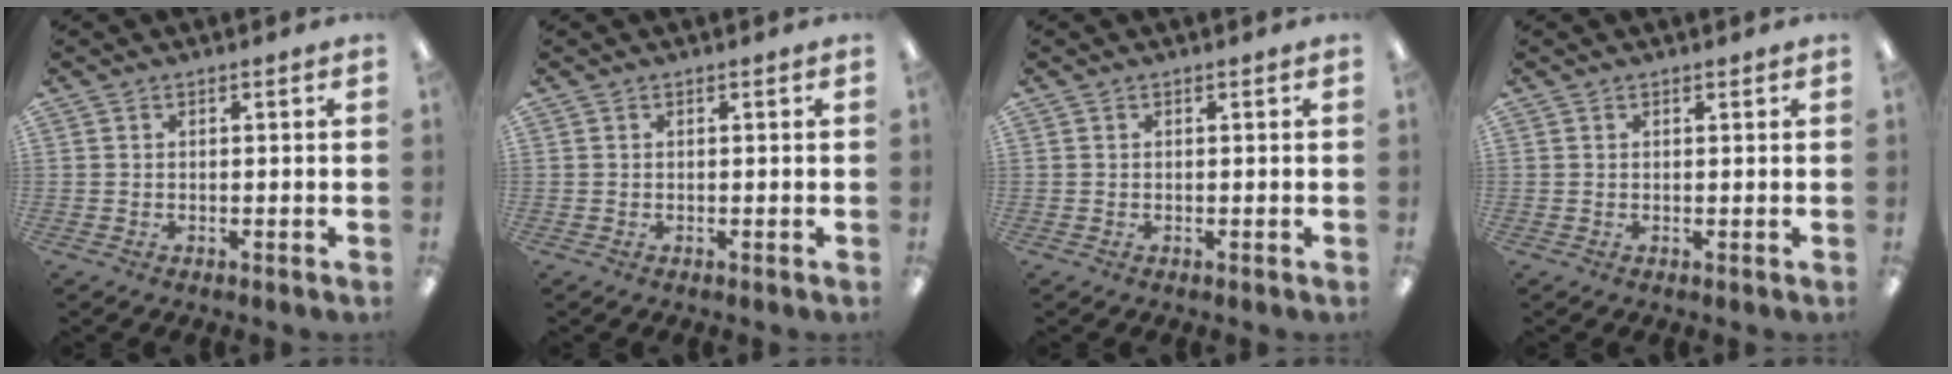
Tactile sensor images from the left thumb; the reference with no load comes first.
{"total": 0.0}
{"total": 0.0}
{"total": 0.6, "force": [0.5, 0.3, 0.0], "torque": [0.008, -0.003, 0.008]}